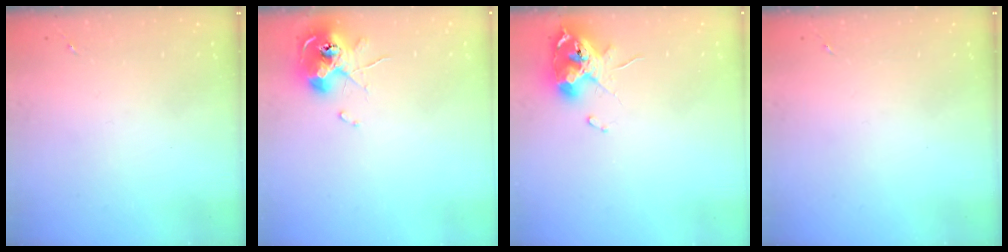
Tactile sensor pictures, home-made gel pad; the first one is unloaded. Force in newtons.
{"total": 10.0, "press": 9.9, "slide": 1.1}
{"total": 11.2, "press": 11.2, "slide": 1.3}
{"total": 0.0}